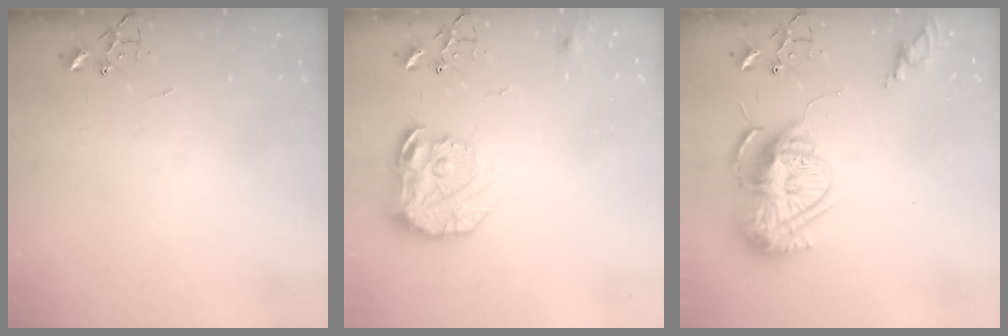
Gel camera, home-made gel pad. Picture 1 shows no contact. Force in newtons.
{"total": 16.2, "press": 16.1, "slide": 1.4}
{"total": 15.2, "press": 15.2, "slide": 1.4}